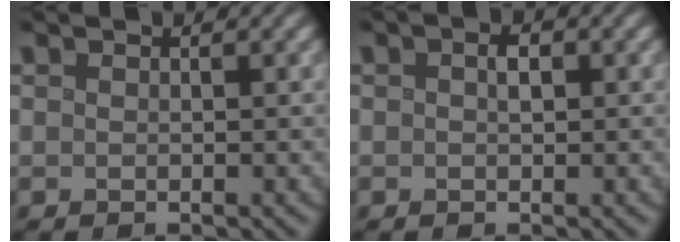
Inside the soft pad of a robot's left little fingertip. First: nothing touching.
{"total": 1.5, "force": [0.1, 0.8, 1.3], "torque": [-0.025, 0.005, -0.001]}